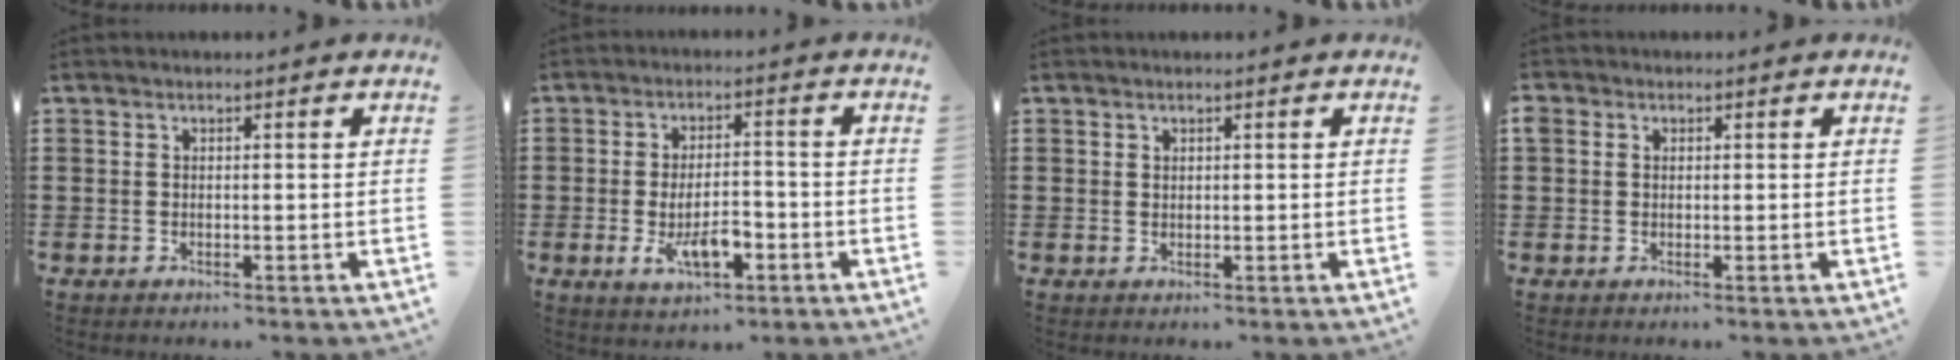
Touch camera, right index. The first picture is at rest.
{"total": 6.8, "force": [-2.4, 2.9, 5.6], "torque": [-0.105, 0.000, -0.046]}
{"total": 0.7, "force": [0.5, 0.5, 0.1], "torque": [-0.004, 0.001, 0.010]}
{"total": 1.0, "force": [0.1, 0.9, 0.2], "torque": [-0.007, 0.005, 0.001]}